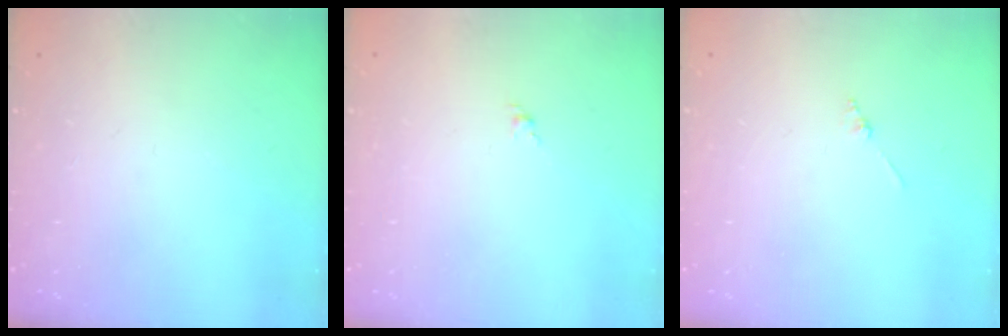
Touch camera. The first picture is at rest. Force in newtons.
{"total": 1.4, "press": 1.2, "slide": 0.6}
{"total": 0.8, "press": 0.8, "slide": 0.2}